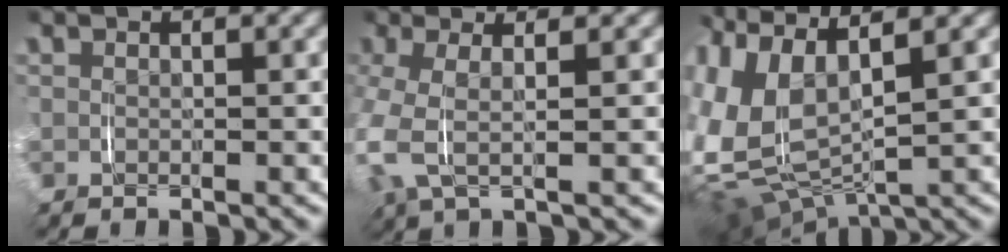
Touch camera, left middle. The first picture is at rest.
{"total": 4.5, "force": [0.2, 2.1, 4.0], "torque": [-0.110, -0.007, 0.008]}
{"total": 11.7, "force": [0.5, 8.8, 7.7], "torque": [-0.208, -0.029, 0.013]}